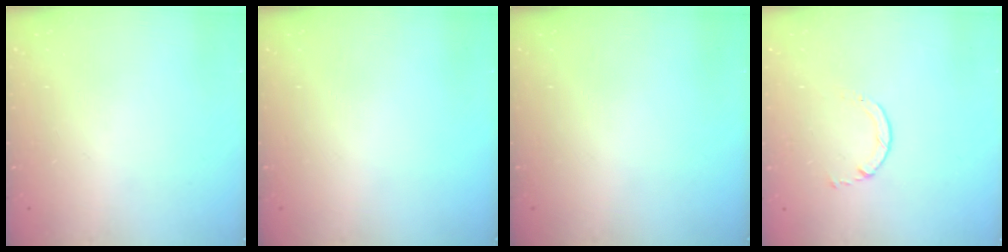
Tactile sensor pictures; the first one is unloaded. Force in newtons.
{"total": 0.0}
{"total": 0.0}
{"total": 1.7, "press": 1.6, "slide": 0.2}